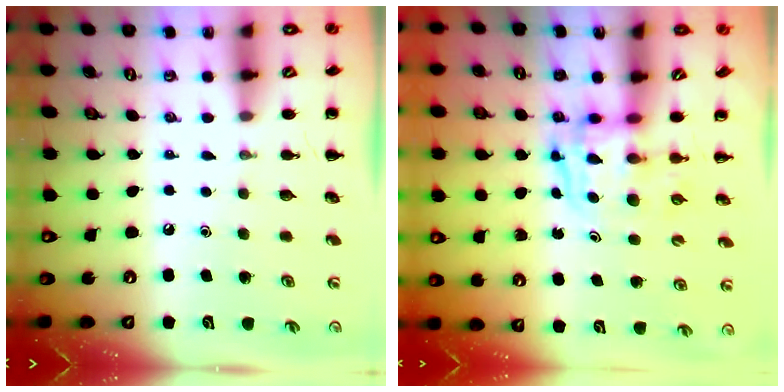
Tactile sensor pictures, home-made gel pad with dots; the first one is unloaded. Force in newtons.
{"total": 3.3, "press": 3.2, "slide": 0.6}